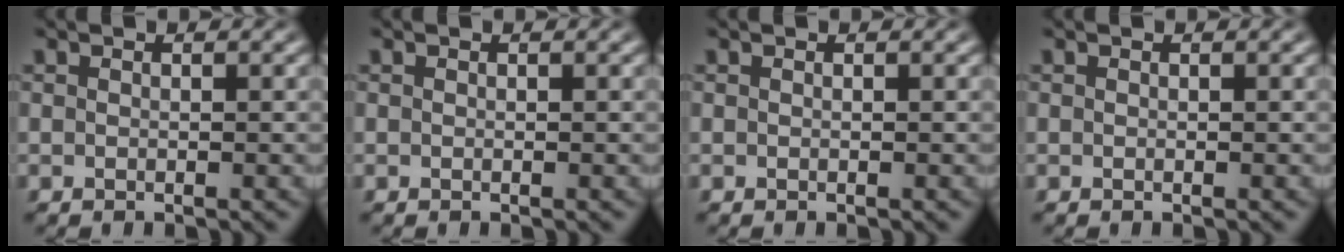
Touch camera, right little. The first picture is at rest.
{"total": 0.0}
{"total": 0.0}
{"total": 0.0}